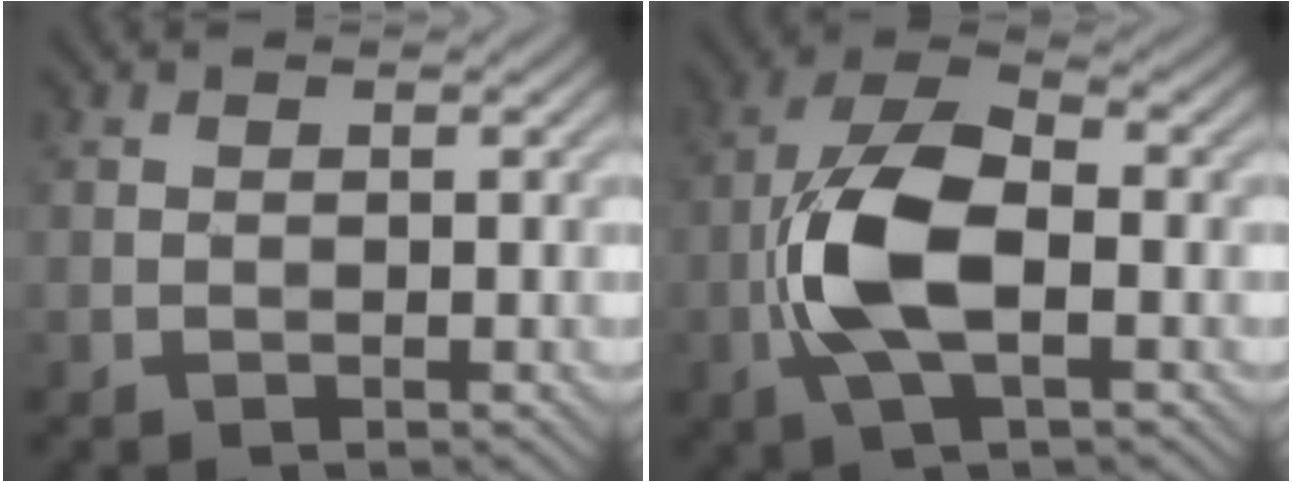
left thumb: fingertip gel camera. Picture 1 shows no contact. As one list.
[{"total": 10.4, "force": [-2.2, 4.7, 9.0], "torque": [-0.198, 0.012, -0.048]}]